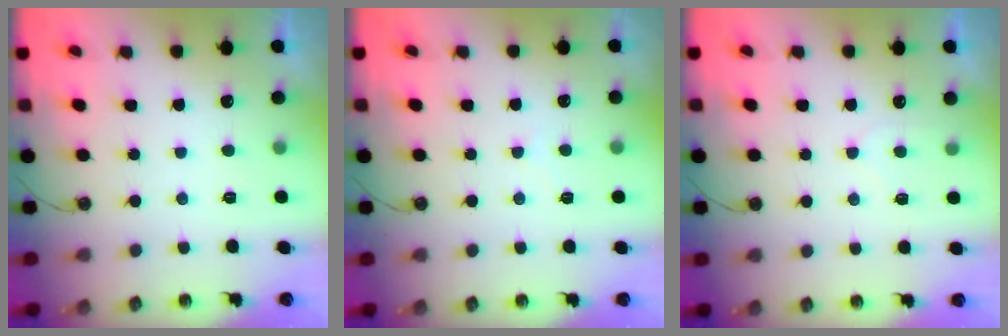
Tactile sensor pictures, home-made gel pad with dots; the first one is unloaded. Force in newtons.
{"total": 4.0, "press": 3.9, "slide": 0.6}
{"total": 5.3, "press": 5.3, "slide": 0.5}